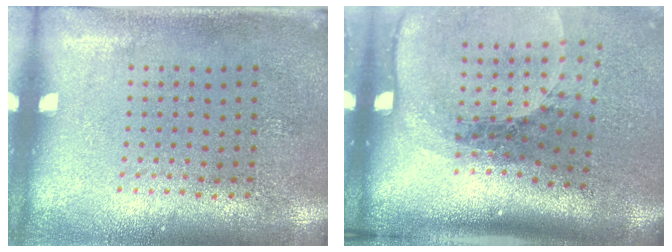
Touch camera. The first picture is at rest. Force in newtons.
{"total": 2.4, "press": 1.7, "slide": 1.7}